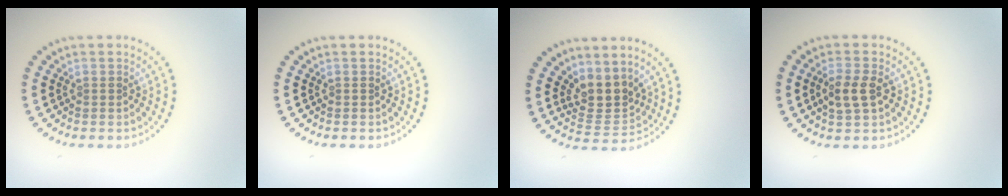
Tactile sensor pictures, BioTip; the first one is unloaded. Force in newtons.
{"total": 0.0}
{"total": 3.2, "press": 2.4, "slide": 2.2}
{"total": 2.7, "press": 2.6, "slide": 0.6}